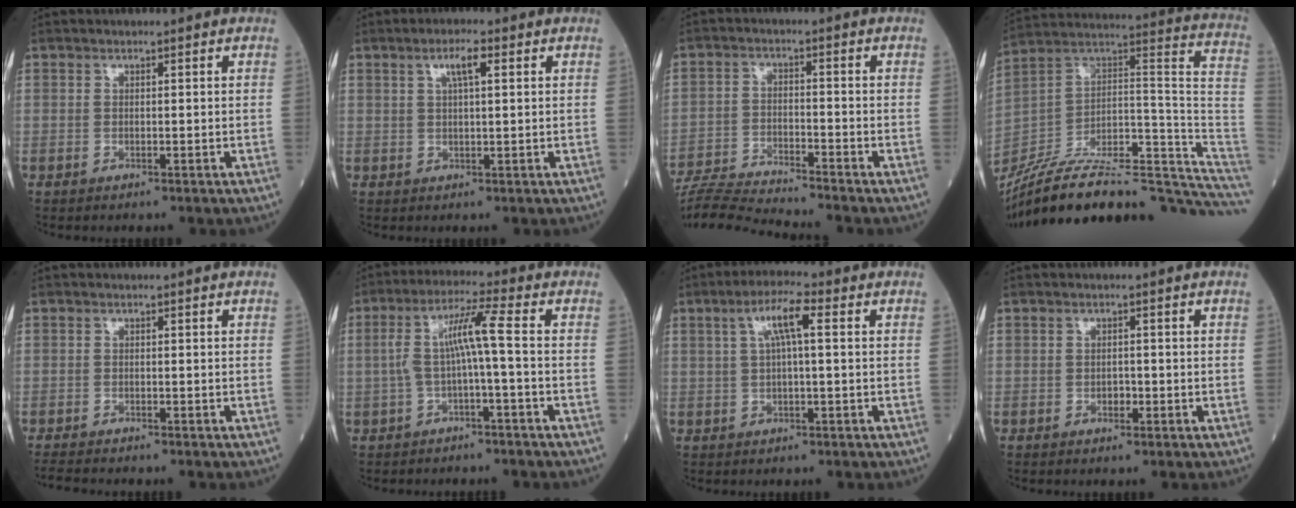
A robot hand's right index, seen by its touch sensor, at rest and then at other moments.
{"total": 3.6, "force": [1.5, 0.6, 3.2], "torque": [-0.061, 0.006, 0.026]}
{"total": 10.4, "force": [-10.0, -1.7, 2.4], "torque": [-0.038, -0.012, -0.180]}
{"total": 33.8, "force": [-28.2, 5.2, 17.8], "torque": [-0.221, 0.009, -0.417]}
{"total": 3.8, "force": [-3.5, 0.2, 1.4], "torque": [-0.024, -0.013, -0.058]}
{"total": 6.5, "force": [-0.7, -0.3, 6.5], "torque": [-0.130, 0.030, -0.009]}
{"total": 5.8, "force": [1.6, 0.7, 5.5], "torque": [-0.105, 0.019, 0.028]}
{"total": 1.2, "force": [-0.5, 0.7, 0.8], "torque": [-0.010, 0.003, -0.009]}